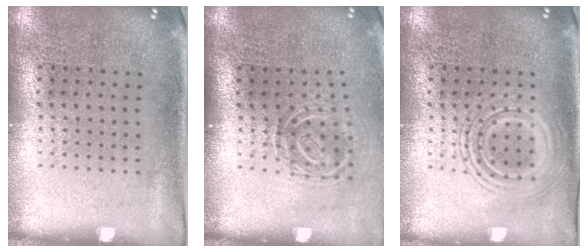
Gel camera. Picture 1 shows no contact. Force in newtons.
{"total": 1.8, "press": 1.2, "slide": 1.4}
{"total": 2.5, "press": 2.4, "slide": 0.4}